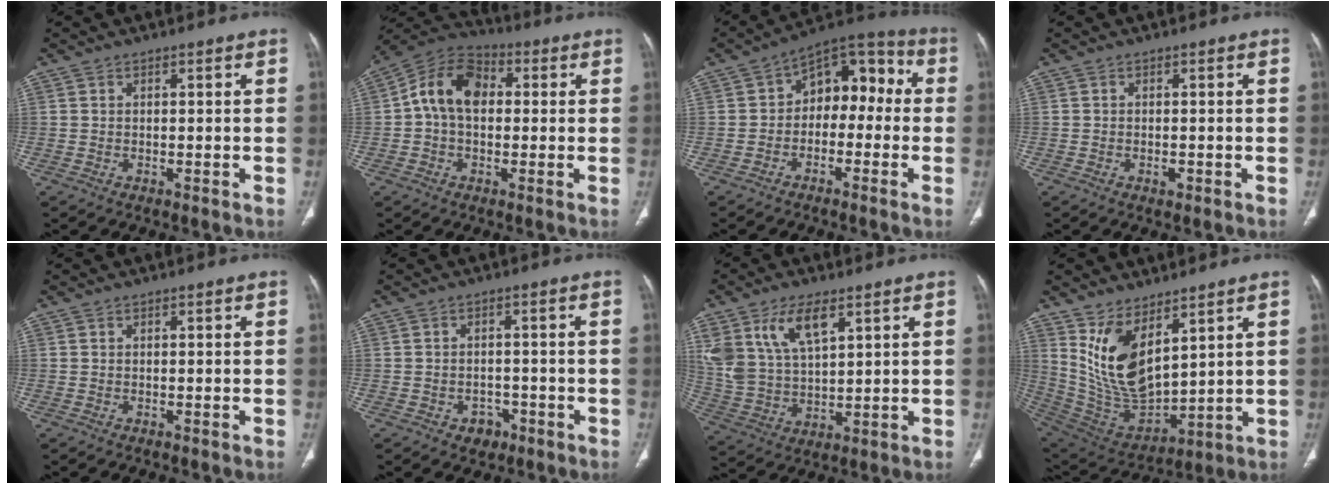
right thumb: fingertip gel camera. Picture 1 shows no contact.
{"total": 11.4, "force": [1.0, 8.0, 8.1], "torque": [-0.130, 0.030, 0.004]}
{"total": 11.4, "force": [-0.5, 7.7, 8.3], "torque": [-0.067, 0.051, -0.026]}
{"total": 1.1, "force": [-0.5, 0.6, 0.8], "torque": [-0.013, 0.000, -0.007]}
{"total": 0.0}
{"total": 3.5, "force": [-1.8, 2.7, 1.3], "torque": [-0.002, 0.015, -0.019]}
{"total": 13.0, "force": [6.7, 6.5, 9.1], "torque": [-0.178, -0.018, 0.143]}
{"total": 15.1, "force": [7.1, 7.3, 11.2], "torque": [-0.193, -0.048, 0.168]}